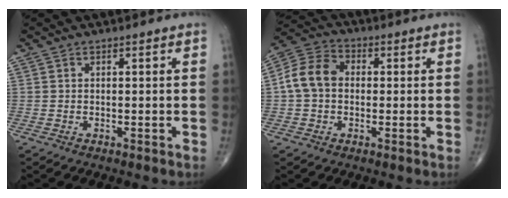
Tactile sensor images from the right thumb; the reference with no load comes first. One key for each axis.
{"total": 8.6, "fx": 0.1, "fy": 6.6, "fz": 5.5, "tx": -0.099, "ty": 0.028, "tz": -0.011}